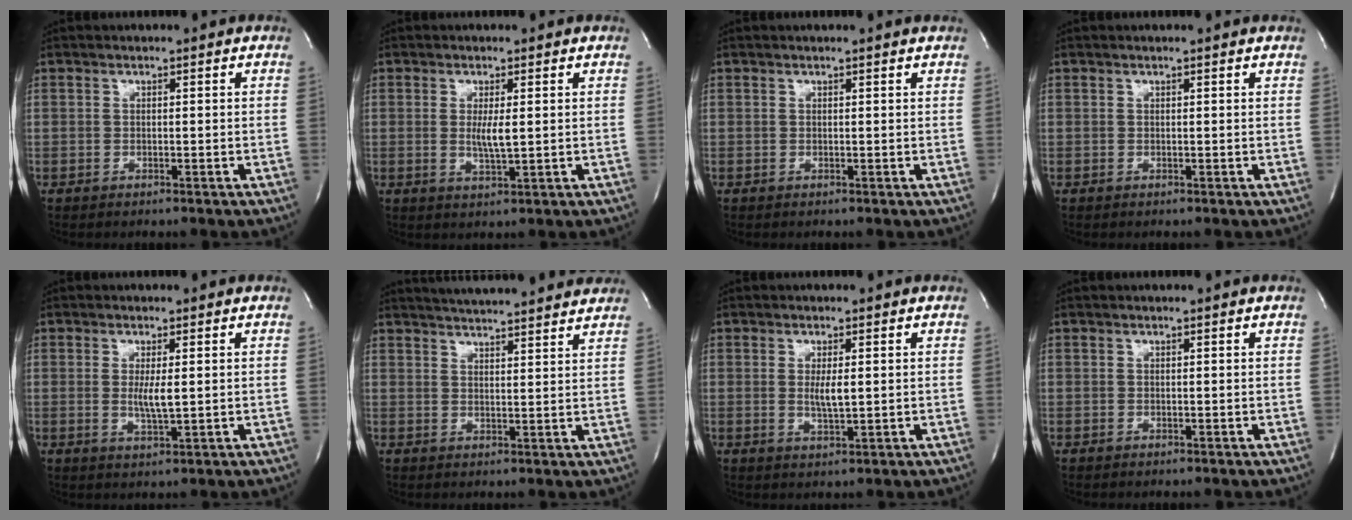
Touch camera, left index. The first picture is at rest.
{"total": 3.1, "force": [0.2, 0.3, 3.0], "torque": [-0.063, -0.011, 0.006]}
{"total": 1.1, "force": [1.1, -0.2, 0.3], "torque": [-0.014, -0.001, 0.012]}
{"total": 0.8, "force": [0.8, -0.1, 0.3], "torque": [-0.012, 0.001, 0.009]}
{"total": 3.1, "force": [0.1, 0.3, 3.1], "torque": [-0.065, -0.011, 0.005]}
{"total": 15.9, "force": [14.7, 1.4, 6.0], "torque": [-0.094, 0.018, 0.193]}
{"total": 2.8, "force": [0.2, 0.4, 2.8], "torque": [-0.057, -0.009, 0.005]}
{"total": 0.0}